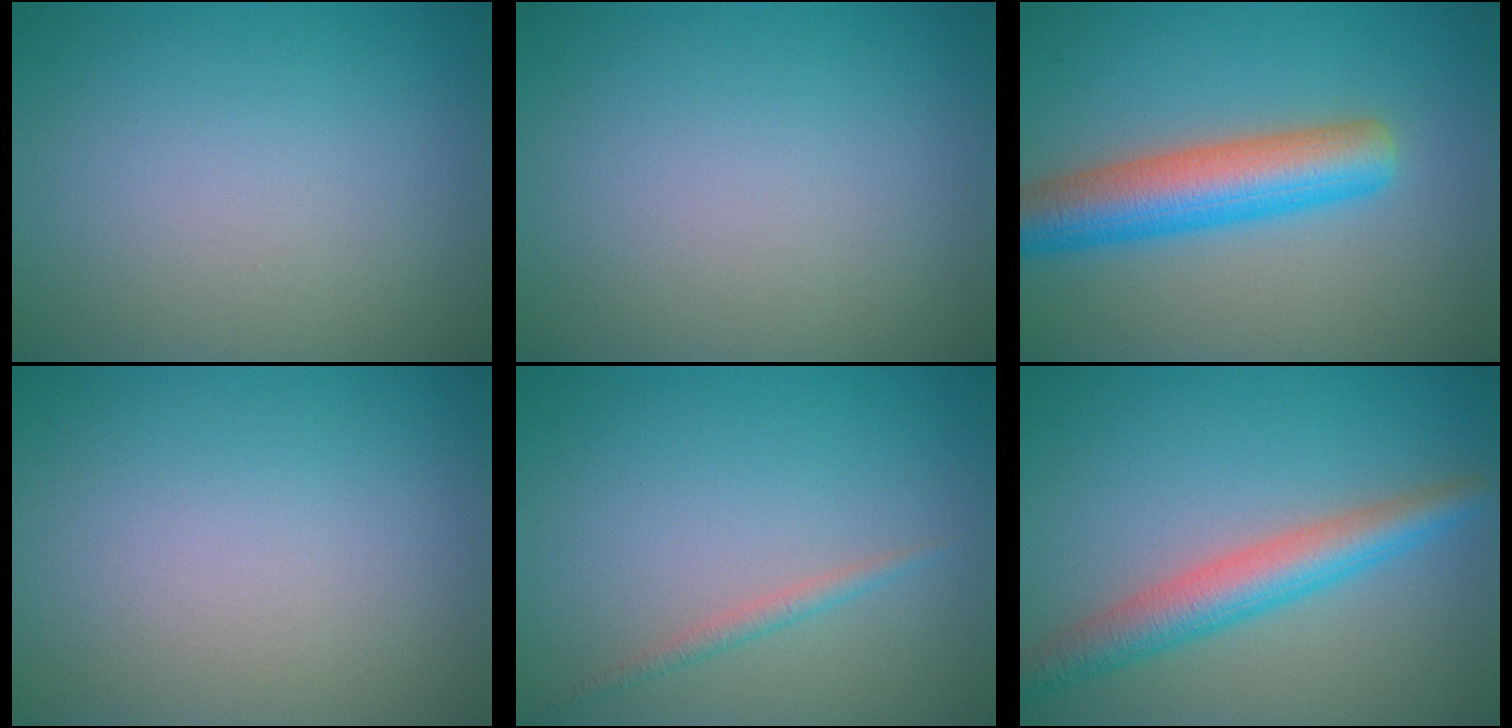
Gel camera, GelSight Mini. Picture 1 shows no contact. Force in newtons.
{"total": 0.0}
{"total": 6.9, "press": 6.9, "slide": 0.4}
{"total": 0.0}
{"total": 1.1, "press": 1.1, "slide": 0.0}
{"total": 4.6, "press": 4.6, "slide": 0.0}